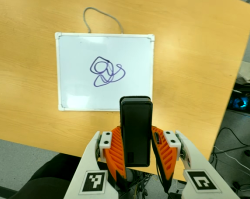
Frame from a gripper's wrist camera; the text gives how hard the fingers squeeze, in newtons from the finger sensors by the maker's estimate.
{"total": 4.4, "left": 3.1, "right": 5.6}